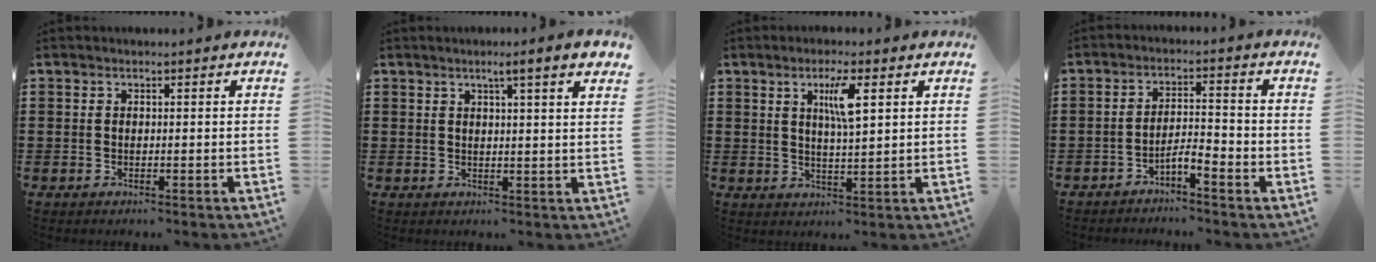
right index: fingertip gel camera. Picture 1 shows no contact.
{"total": 3.1, "force": [1.9, -0.3, 2.5], "torque": [-0.043, -0.004, 0.029]}
{"total": 5.2, "force": [2.1, 0.9, 4.6], "torque": [-0.090, 0.004, 0.030]}
{"total": 3.2, "force": [-2.7, 0.3, 1.7], "torque": [-0.036, 0.005, -0.055]}